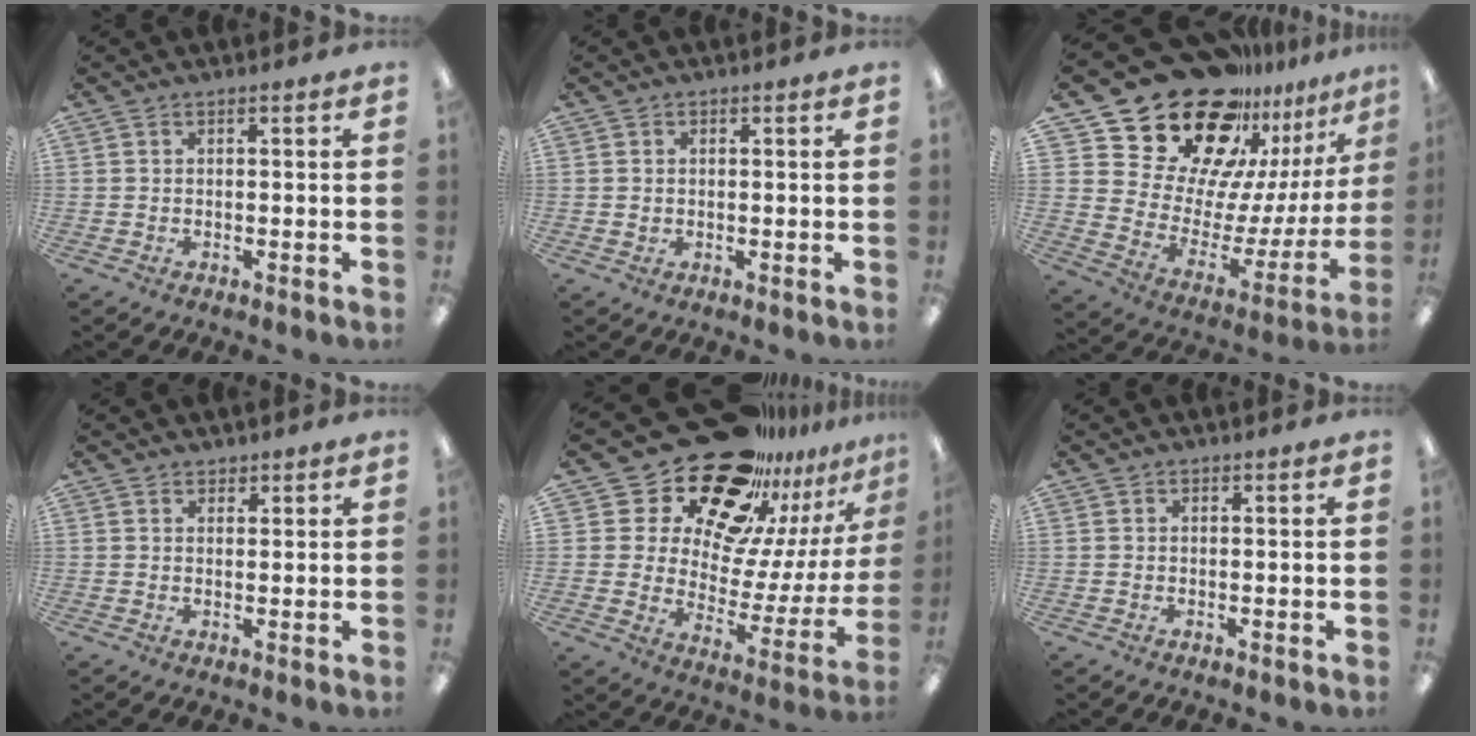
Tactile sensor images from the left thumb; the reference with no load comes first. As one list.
[{"total": 0.8, "force": [0.2, 0.8, 0.0], "torque": [-0.001, 0.004, 0.003]}, {"total": 29.2, "force": [21.4, 15.3, 12.8], "torque": [-0.229, -0.170, 0.408]}, {"total": 1.5, "force": [1.3, 0.7, 0.0], "torque": [0.001, -0.001, 0.026]}, {"total": 24.7, "force": [19.4, 11.6, 10.0], "torque": [-0.172, -0.142, 0.351]}, {"total": 0.0}]